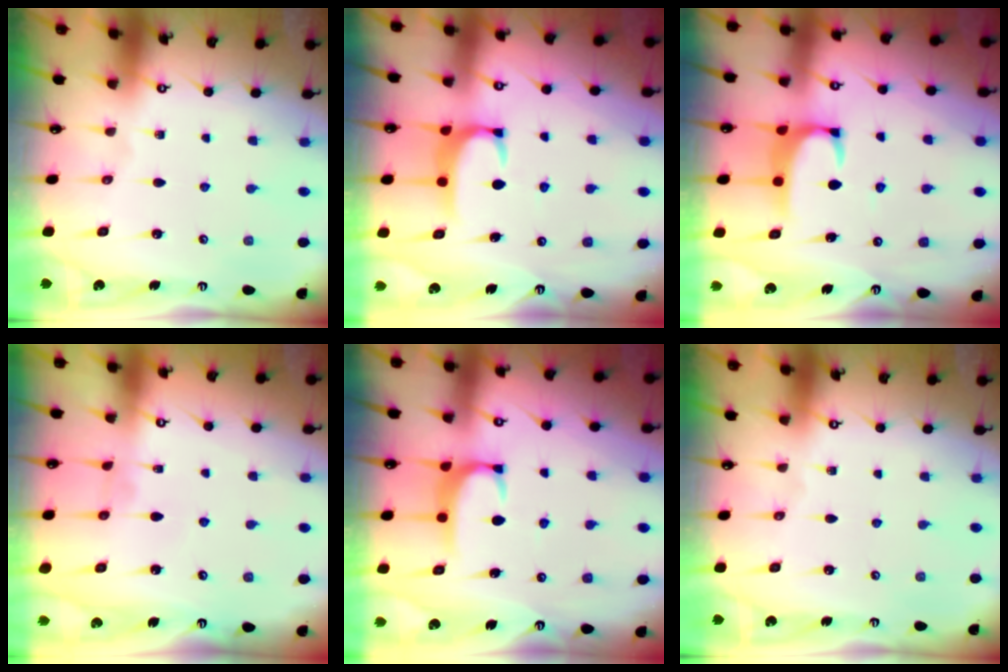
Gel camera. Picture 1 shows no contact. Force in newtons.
{"total": 1.9, "press": 1.8, "slide": 0.6}
{"total": 1.9, "press": 1.9, "slide": 0.3}
{"total": 0.0}
{"total": 1.9, "press": 1.9, "slide": 0.5}
{"total": 0.0}